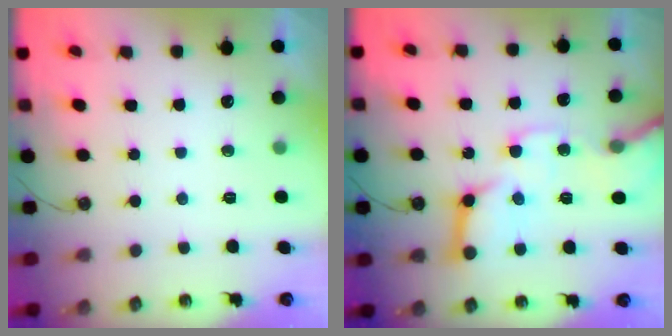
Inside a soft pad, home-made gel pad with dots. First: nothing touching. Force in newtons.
{"total": 18.9, "press": 18.7, "slide": 2.5}